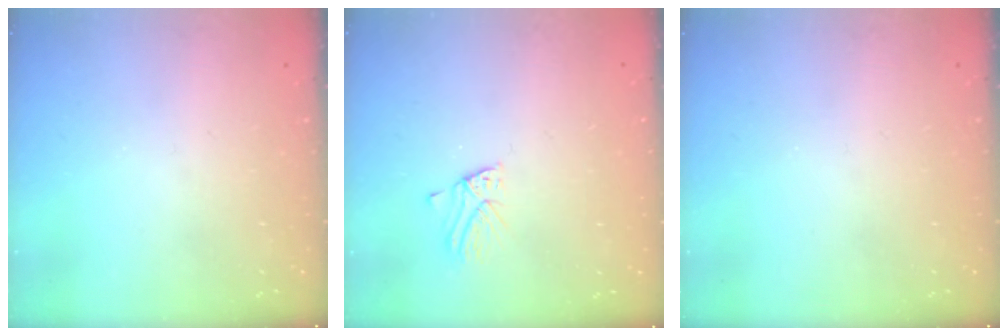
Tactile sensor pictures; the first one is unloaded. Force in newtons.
{"total": 2.8, "press": 2.7, "slide": 0.3}
{"total": 0.0}